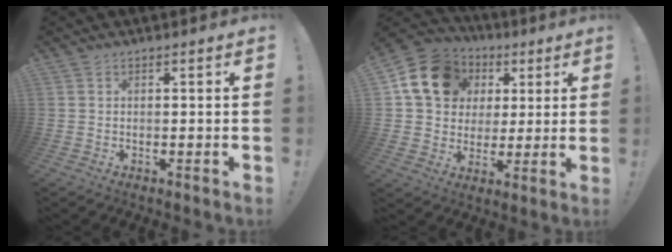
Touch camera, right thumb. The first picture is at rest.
{"total": 16.9, "force": [5.7, 13.7, 8.1], "torque": [-0.120, -0.009, 0.121]}